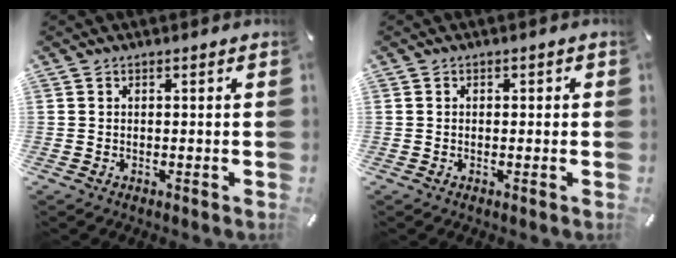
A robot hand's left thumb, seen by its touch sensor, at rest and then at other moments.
{"total": 1.0, "force": [-0.2, 0.7, 0.6], "torque": [-0.012, 0.004, -0.005]}